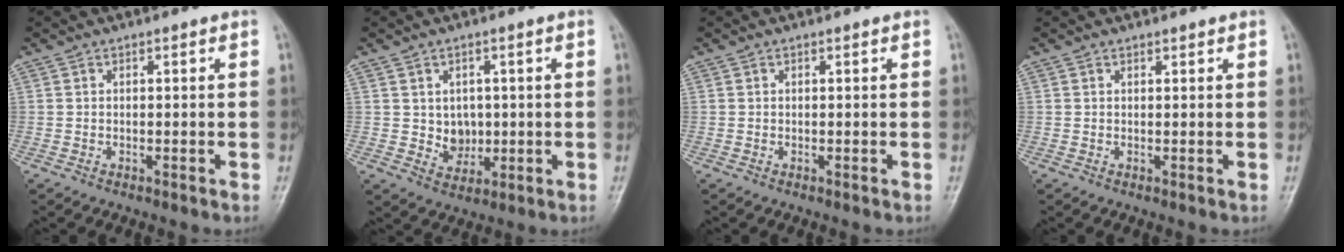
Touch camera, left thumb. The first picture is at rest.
{"total": 4.8, "force": [0.4, 4.0, 2.5], "torque": [-0.014, -0.006, 0.016]}
{"total": 0.0}
{"total": 0.5, "force": [0.5, 0.2, 0.1], "torque": [-0.004, -0.005, 0.008]}